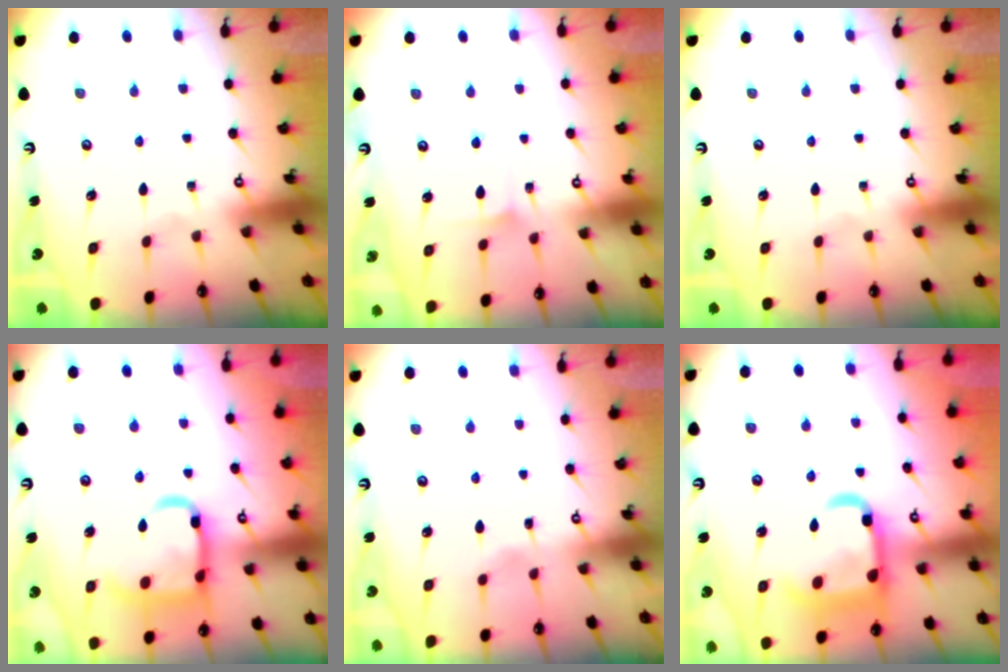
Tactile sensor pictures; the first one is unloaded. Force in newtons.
{"total": 6.0, "press": 6.0, "slide": 0.6}
{"total": 0.0}
{"total": 17.8, "press": 17.7, "slide": 1.5}
{"total": 2.9, "press": 2.9, "slide": 0.4}
{"total": 17.6, "press": 17.5, "slide": 1.6}